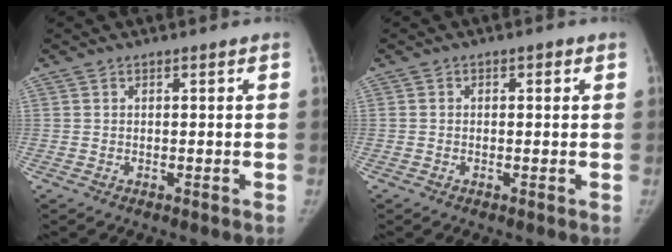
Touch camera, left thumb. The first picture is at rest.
{"total": 1.1, "force": [0.3, 0.7, 0.8], "torque": [-0.001, 0.003, -0.002]}